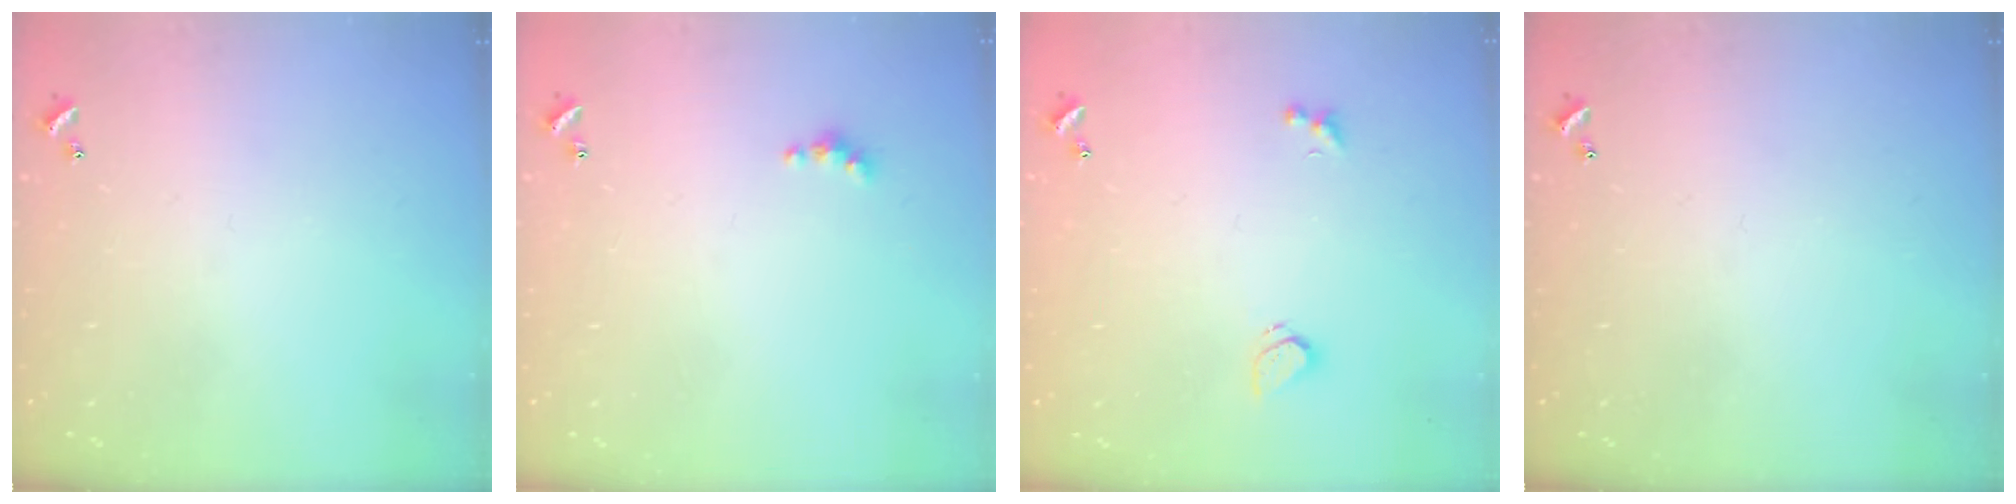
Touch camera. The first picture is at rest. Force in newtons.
{"total": 2.0, "press": 2.0, "slide": 0.5}
{"total": 1.9, "press": 1.8, "slide": 0.5}
{"total": 0.0}